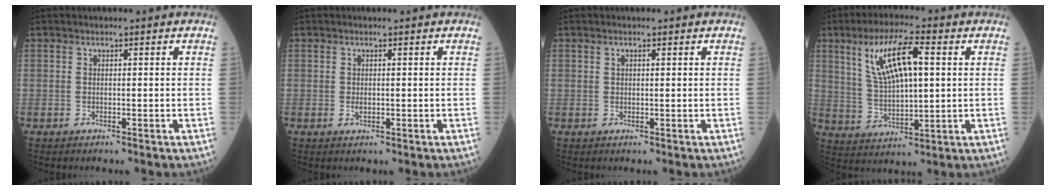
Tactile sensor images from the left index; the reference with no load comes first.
{"total": 0.8, "force": [-0.2, 0.6, 0.5], "torque": [-0.007, 0.000, -0.002]}
{"total": 0.7, "force": [0.4, 0.2, 0.6], "torque": [-0.012, 0.004, 0.007]}
{"total": 11.2, "force": [3.7, 3.0, 10.1], "torque": [-0.200, 0.012, 0.074]}